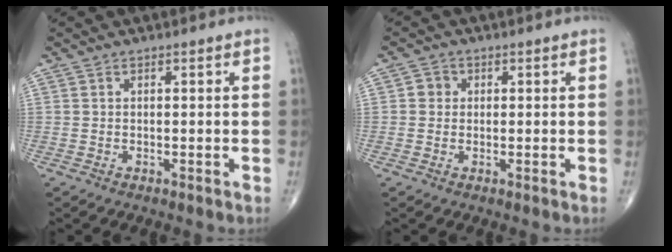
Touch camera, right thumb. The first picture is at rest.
{"total": 2.2, "force": [0.2, 2.1, 0.7], "torque": [0.002, 0.004, -0.001]}